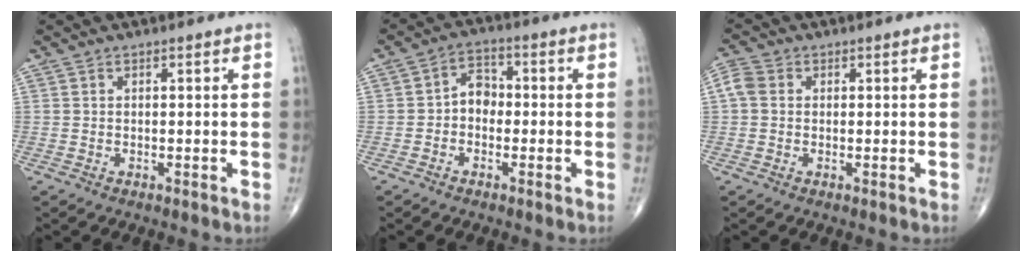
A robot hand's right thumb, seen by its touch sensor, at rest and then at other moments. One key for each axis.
{"total": 4.7, "fx": -0.8, "fy": 3.5, "fz": 2.9, "tx": -0.023, "ty": 0.021, "tz": -0.028}
{"total": 3.2, "fx": 0.4, "fy": 2.6, "fz": 1.7, "tx": -0.041, "ty": 0.012, "tz": 0.001}